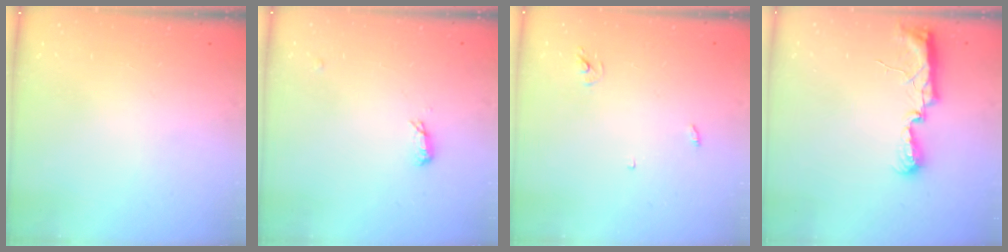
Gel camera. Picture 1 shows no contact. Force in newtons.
{"total": 6.1, "press": 5.8, "slide": 1.6}
{"total": 2.4, "press": 2.4, "slide": 0.2}
{"total": 11.5, "press": 10.2, "slide": 5.3}